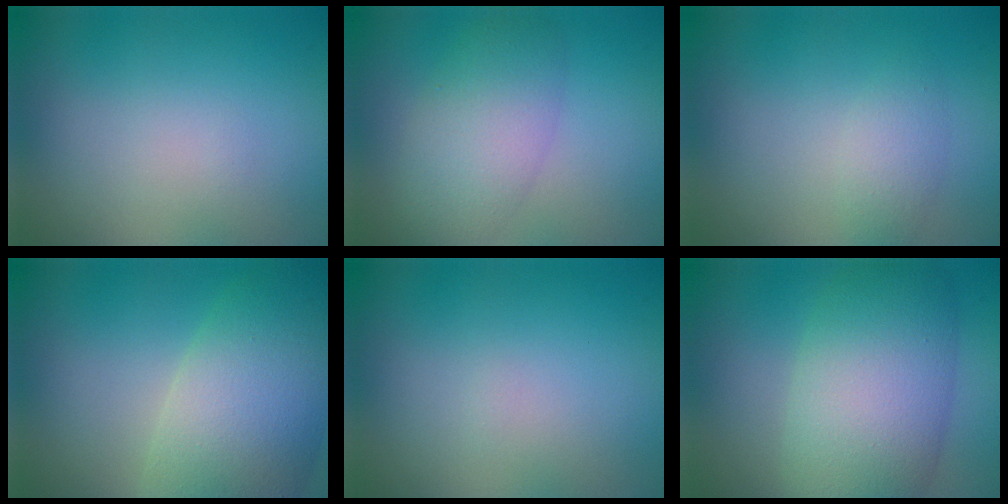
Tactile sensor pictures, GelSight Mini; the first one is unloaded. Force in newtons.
{"total": 5.0, "press": 5.0, "slide": 0.3}
{"total": 1.6, "press": 1.6, "slide": 0.1}
{"total": 9.3, "press": 9.2, "slide": 0.8}
{"total": 0.0}
{"total": 8.9, "press": 8.9, "slide": 0.3}